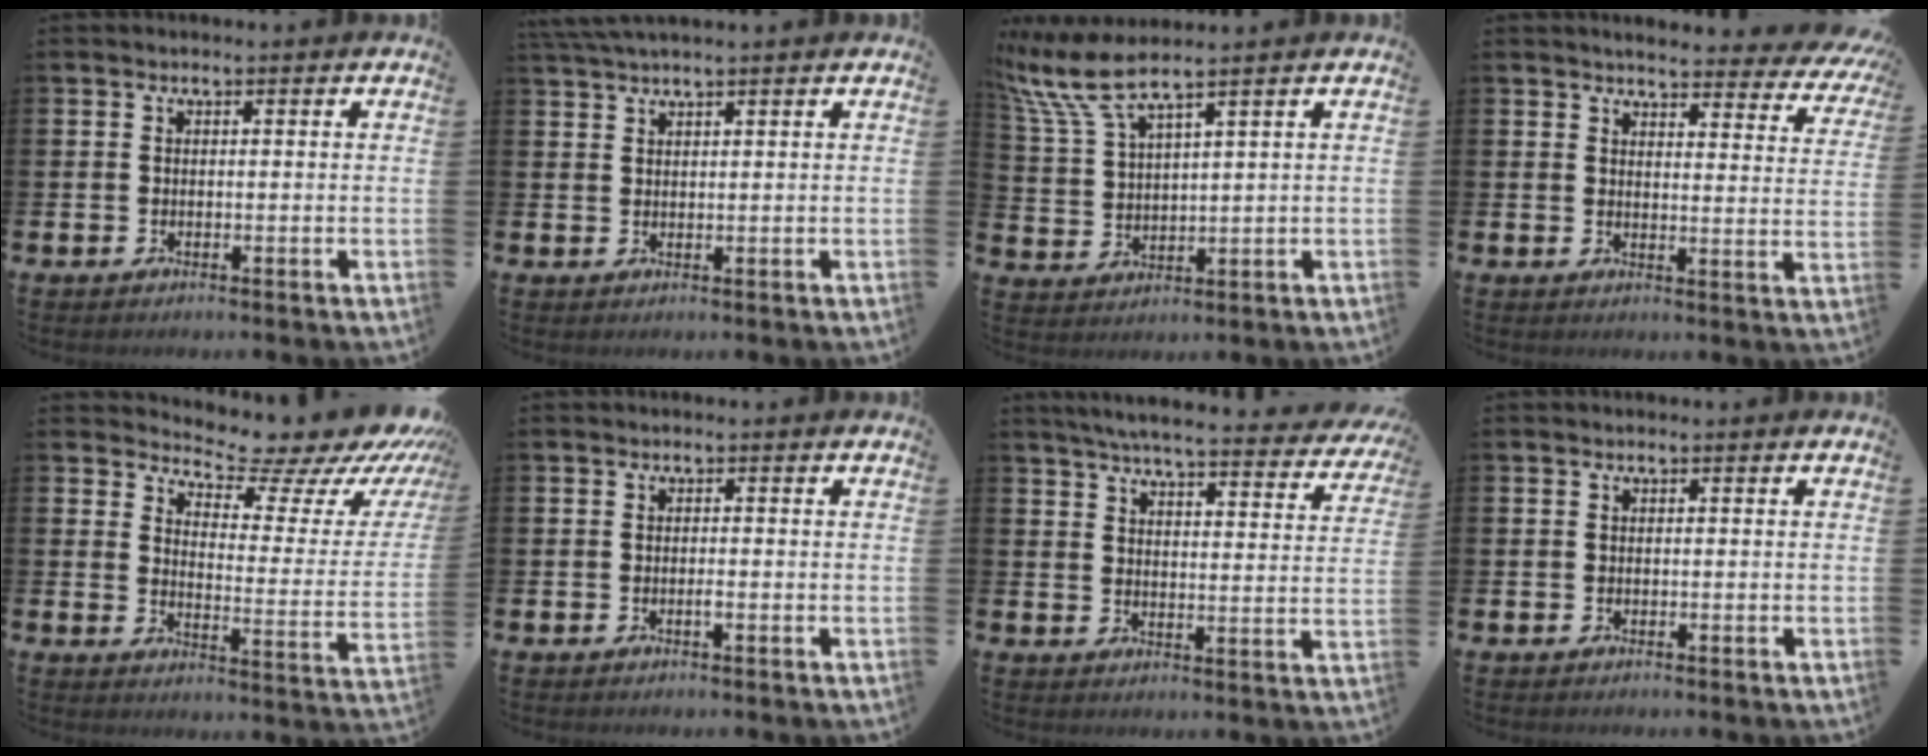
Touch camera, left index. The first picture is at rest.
{"total": 2.6, "force": [2.3, -0.1, 1.1], "torque": [-0.033, -0.001, 0.045]}
{"total": 7.7, "force": [6.3, 1.1, 4.2], "torque": [-0.109, -0.014, 0.113]}
{"total": 3.6, "force": [3.5, 0.7, 0.8], "torque": [-0.023, -0.032, 0.055]}
{"total": 7.1, "force": [6.6, 1.7, 2.2], "torque": [-0.051, -0.058, 0.104]}
{"total": 0.5, "force": [-0.3, 0.1, 0.4], "torque": [-0.015, -0.001, -0.004]}
{"total": 5.6, "force": [5.2, 0.4, 2.0], "torque": [-0.057, -0.037, 0.087]}
{"total": 0.0}